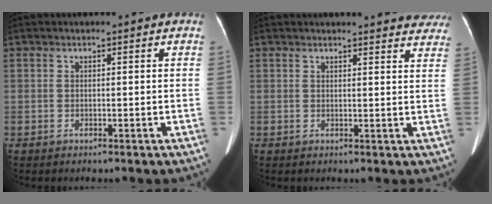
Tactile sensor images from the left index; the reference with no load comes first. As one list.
[{"total": 16.7, "force": [15.9, 3.3, 3.8], "torque": [-0.031, -0.031, 0.162]}]